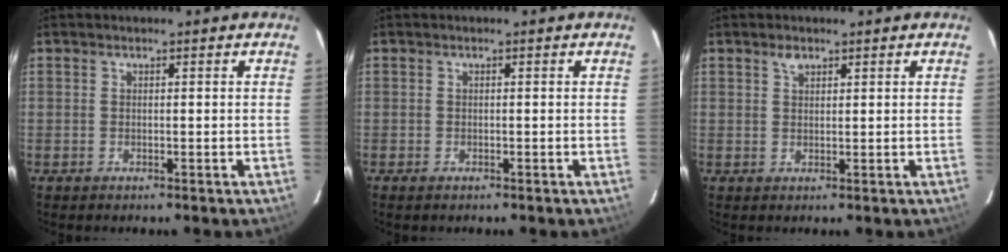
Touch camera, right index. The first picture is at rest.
{"total": 0.9, "force": [-0.7, 0.5, 0.4], "torque": [-0.008, -0.004, -0.013]}
{"total": 1.6, "force": [1.1, 0.9, 0.8], "torque": [-0.013, 0.004, 0.020]}